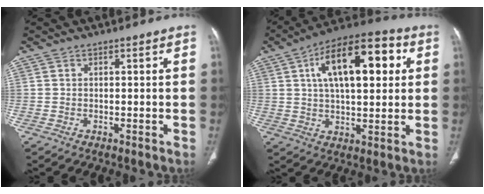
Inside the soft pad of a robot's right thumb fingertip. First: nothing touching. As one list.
[{"total": 18.5, "force": [5.3, 8.4, 15.7], "torque": [-0.222, 0.012, 0.077]}]